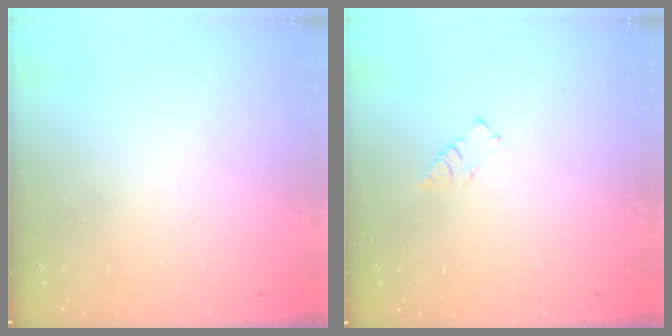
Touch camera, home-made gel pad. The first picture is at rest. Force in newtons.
{"total": 2.9, "press": 2.9, "slide": 0.4}